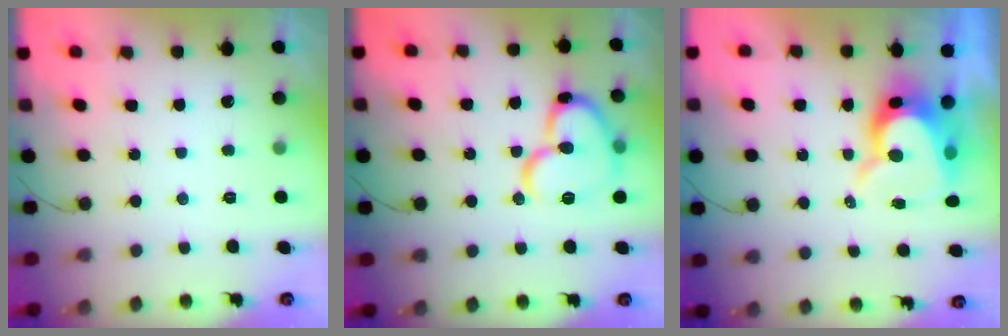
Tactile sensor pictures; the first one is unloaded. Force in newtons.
{"total": 16.4, "press": 16.3, "slide": 2.1}
{"total": 11.1, "press": 11.0, "slide": 0.9}